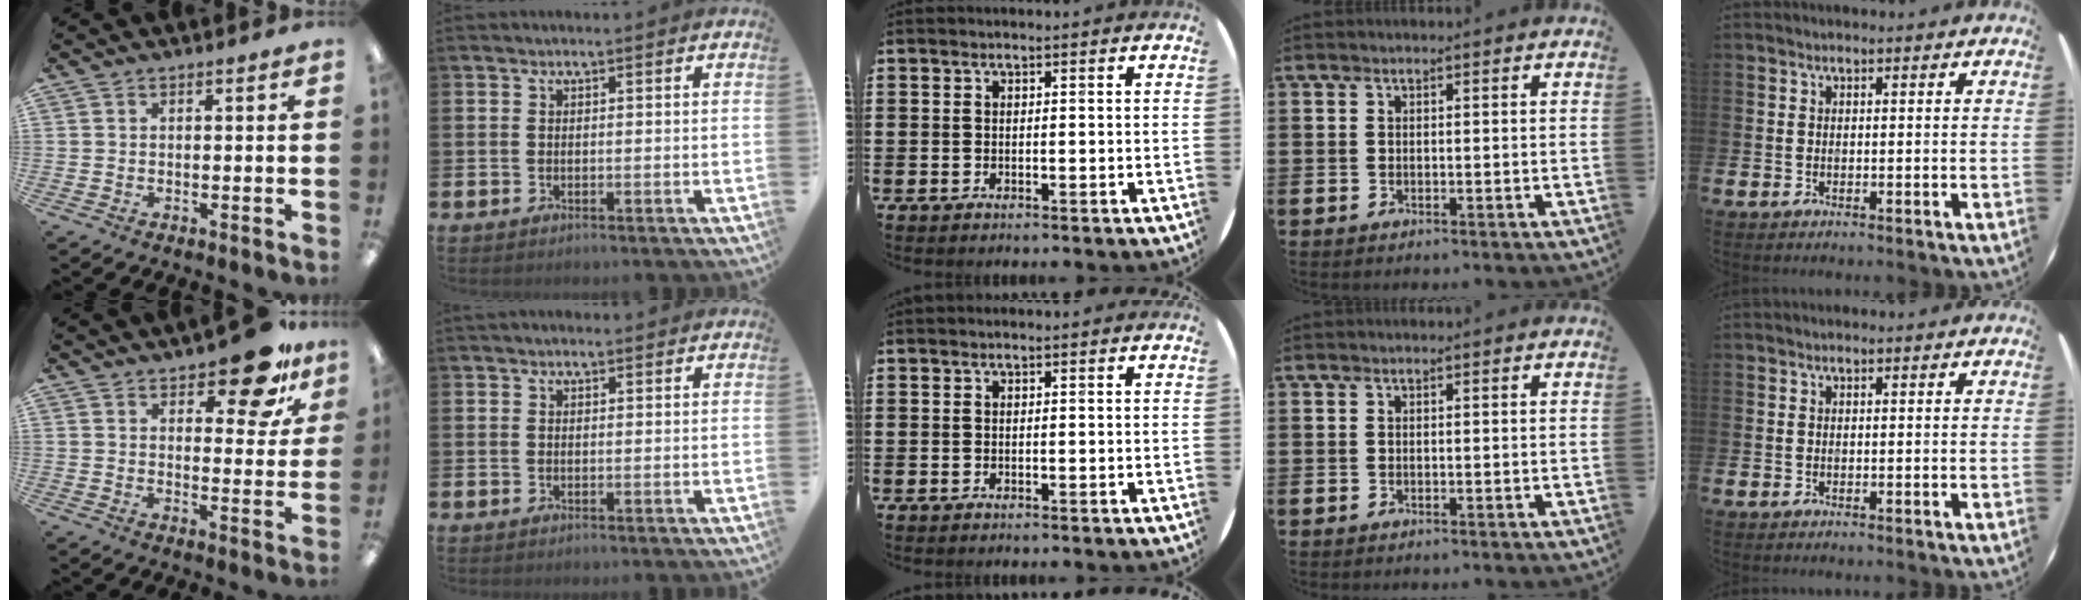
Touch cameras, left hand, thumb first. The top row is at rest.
{"thumb": {"total": 12.2, "force": [9.0, 4.5, 6.9], "torque": [-0.084, -0.053, 0.152]}, "index": {"total": 0.9, "force": [0.8, 0.3, 0.3], "torque": [0.002, 0.000, 0.012]}}